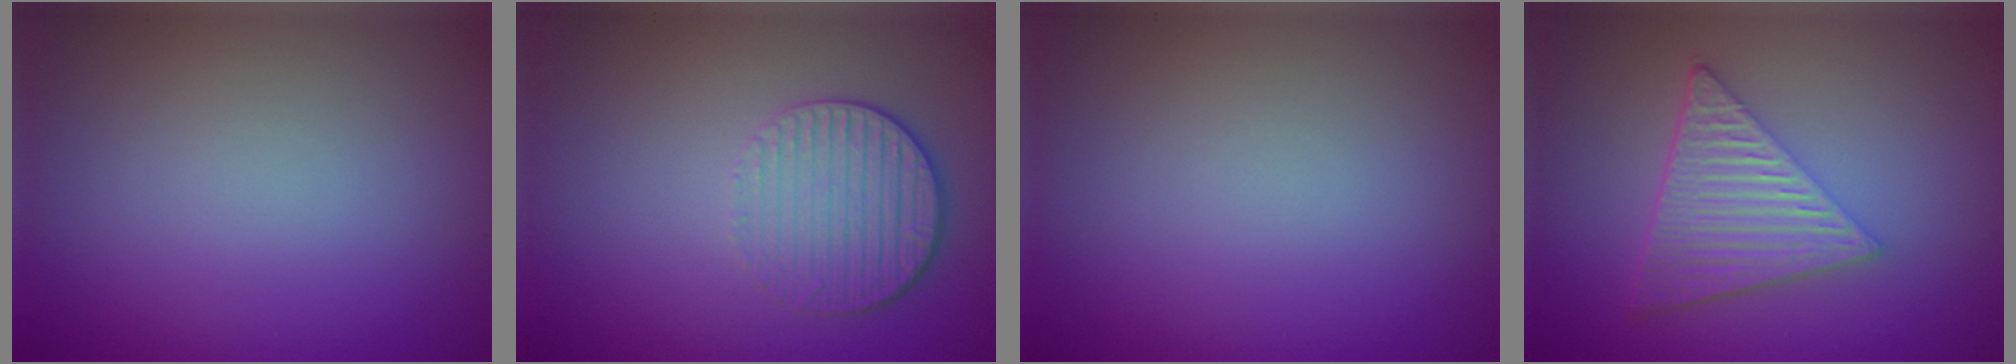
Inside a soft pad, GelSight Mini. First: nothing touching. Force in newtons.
{"total": 3.6, "press": 2.6, "slide": 2.5}
{"total": 0.0}
{"total": 6.2, "press": 4.2, "slide": 4.6}